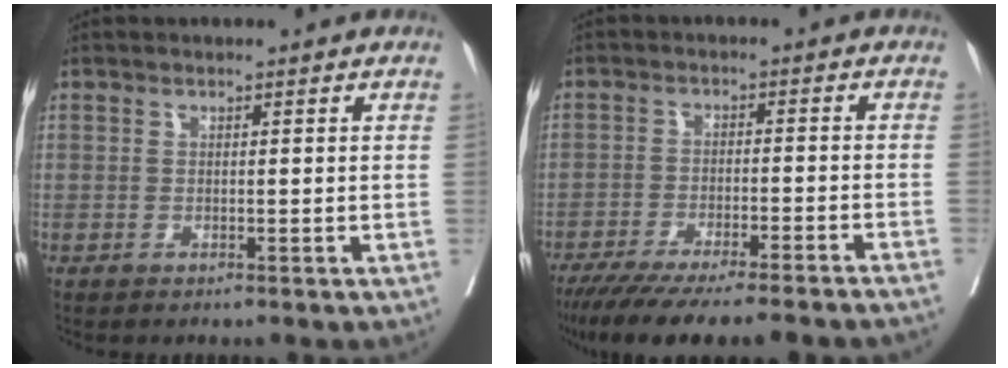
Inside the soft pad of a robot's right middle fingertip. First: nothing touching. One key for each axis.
{"total": 16.7, "fx": -14.4, "fy": 0.1, "fz": 8.5, "tx": -0.114, "ty": -0.048, "tz": -0.212}